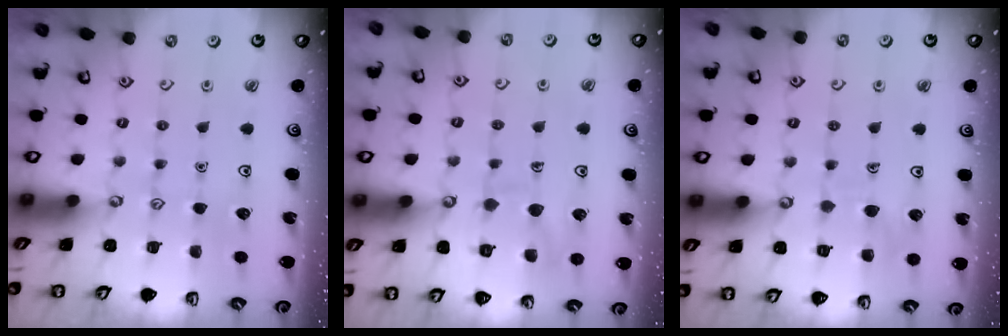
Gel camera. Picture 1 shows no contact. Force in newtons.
{"total": 10.3, "press": 10.2, "slide": 0.9}
{"total": 6.2, "press": 6.1, "slide": 0.7}